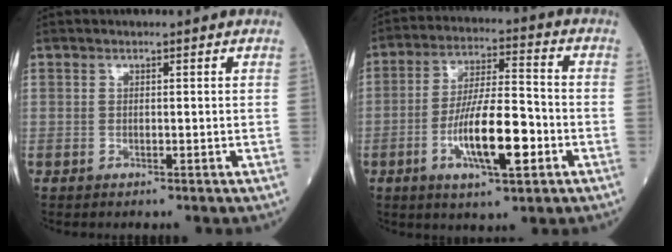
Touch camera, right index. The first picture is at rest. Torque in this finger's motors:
{"motor_torque": [1.88, -0.26, 0.90, 0.21]}